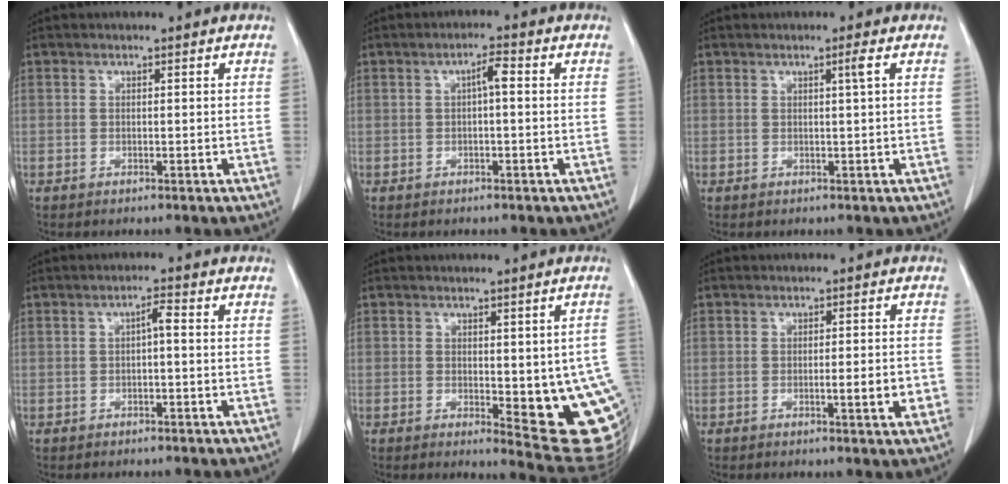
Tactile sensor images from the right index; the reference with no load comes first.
{"total": 2.5, "force": [0.2, 0.4, 2.4], "torque": [-0.040, 0.005, 0.004]}
{"total": 1.2, "force": [0.4, -0.5, 1.0], "torque": [-0.021, -0.003, 0.009]}
{"total": 1.8, "force": [-0.1, 0.3, 1.8], "torque": [-0.030, 0.005, -0.001]}
{"total": 14.3, "force": [-1.8, 4.5, 13.4], "torque": [-0.126, -0.008, -0.003]}
{"total": 3.8, "force": [-0.9, 0.3, 3.7], "torque": [-0.048, -0.001, -0.011]}